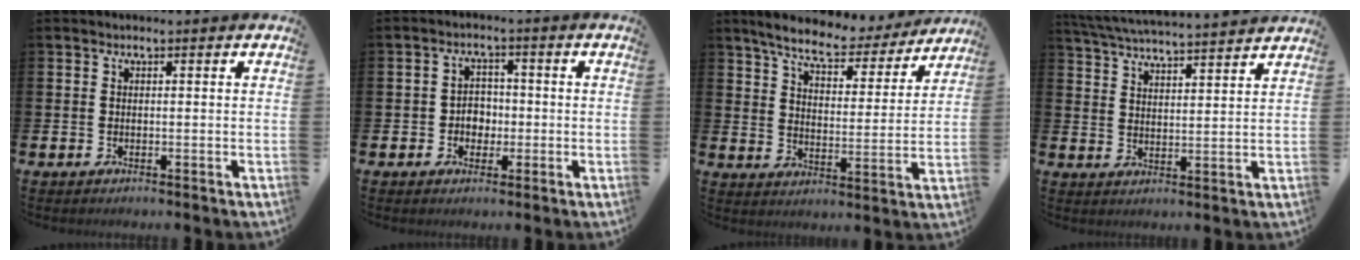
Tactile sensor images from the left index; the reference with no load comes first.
{"total": 3.1, "force": [-0.6, 2.7, 1.4], "torque": [-0.020, 0.004, -0.020]}
{"total": 7.7, "force": [7.1, 1.4, 2.5], "torque": [-0.079, -0.044, 0.122]}
{"total": 5.4, "force": [5.3, -0.1, 1.0], "torque": [-0.046, -0.037, 0.093]}